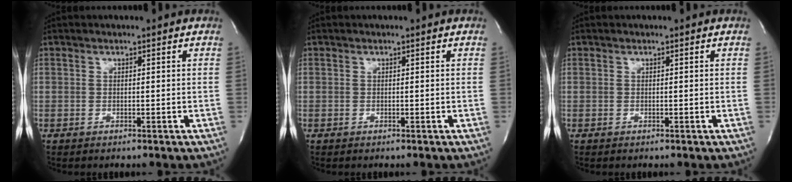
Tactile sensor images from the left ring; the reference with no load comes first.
{"total": 0.0}
{"total": 0.0}